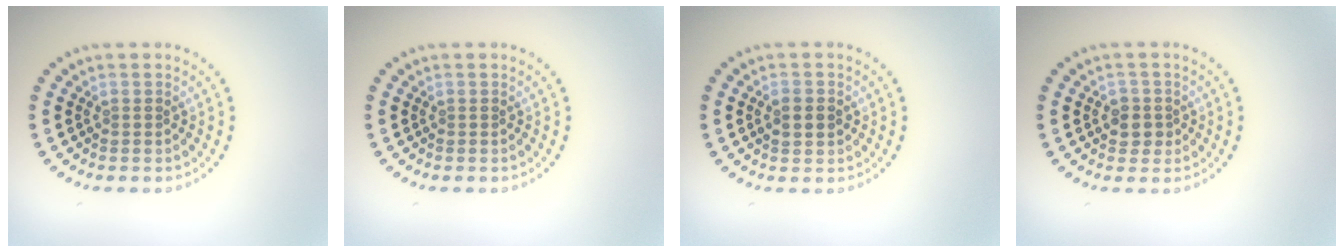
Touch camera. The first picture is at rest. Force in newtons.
{"total": 0.0}
{"total": 1.8, "press": 1.8, "slide": 0.3}
{"total": 1.8, "press": 1.7, "slide": 0.6}